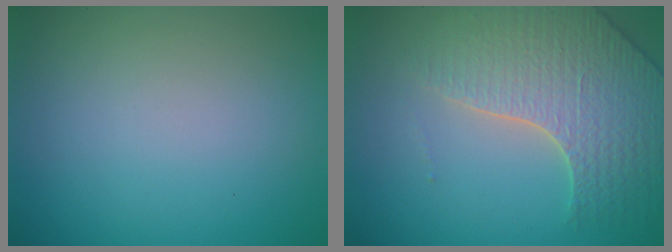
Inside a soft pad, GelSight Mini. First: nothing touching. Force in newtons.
{"total": 4.7, "press": 4.4, "slide": 1.5}